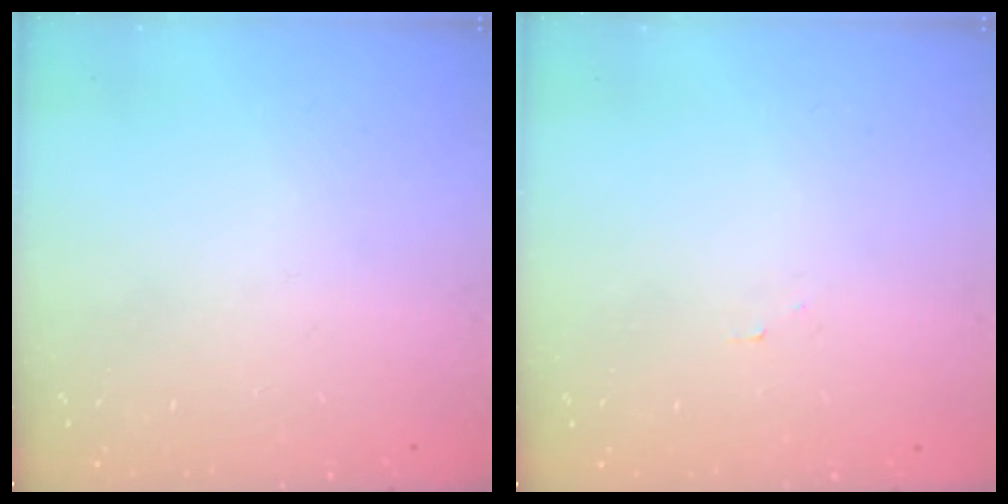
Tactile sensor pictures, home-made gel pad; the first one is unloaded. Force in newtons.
{"total": 2.2, "press": 2.2, "slide": 0.2}